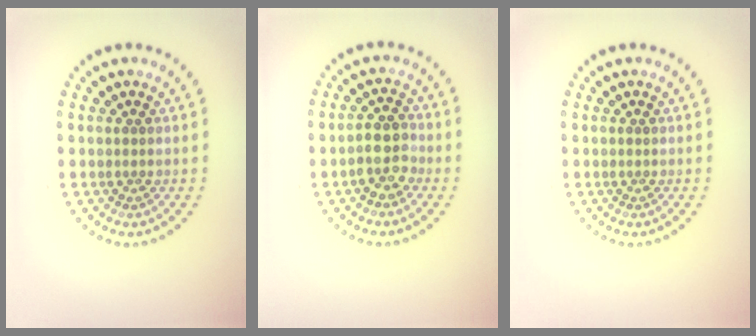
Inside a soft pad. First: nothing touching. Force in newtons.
{"total": 2.8, "press": 2.6, "slide": 1.2}
{"total": 0.0}